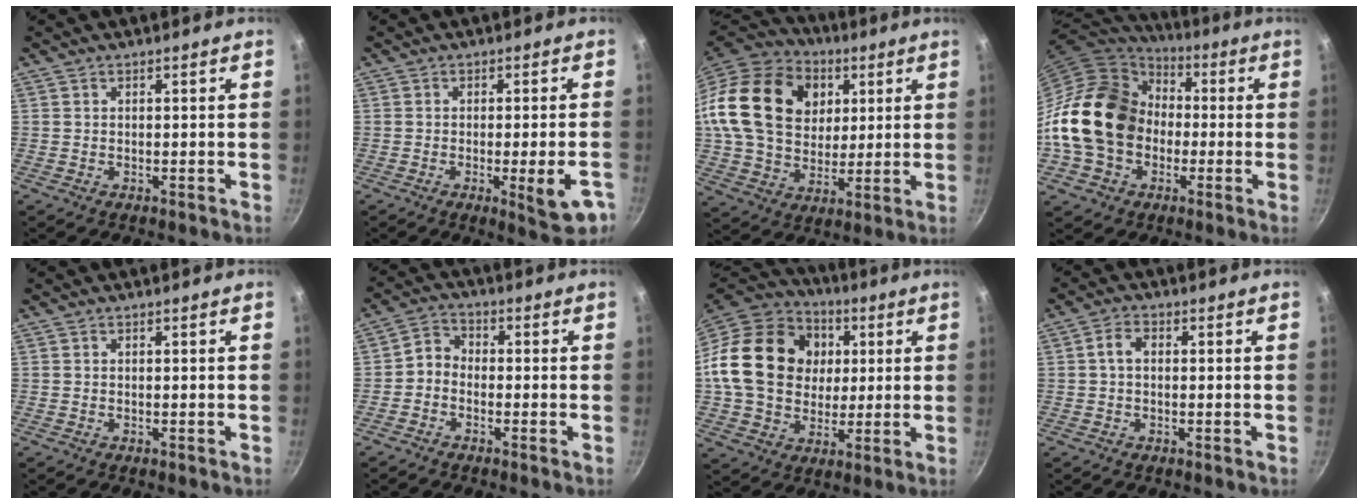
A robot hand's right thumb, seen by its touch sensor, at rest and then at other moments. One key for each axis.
{"total": 8.1, "fx": -3.0, "fy": 1.9, "fz": 7.3, "tx": -0.078, "ty": 0.002, "tz": -0.035}
{"total": 26.0, "fx": 6.7, "fy": 19.8, "fz": 15.6, "tx": -0.269, "ty": 0.011, "tz": 0.116}
{"total": 21.0, "fx": -1.3, "fy": 16.7, "fz": 12.8, "tx": -0.221, "ty": 0.050, "tz": -0.024}
{"total": 0.0}
{"total": 3.6, "fx": -1.5, "fy": 2.8, "fz": 1.7, "tx": -0.027, "ty": 0.028, "tz": -0.042}
{"total": 23.8, "fx": 3.1, "fy": 19.1, "fz": 13.8, "tx": -0.231, "ty": 0.022, "tz": 0.052}
{"total": 3.1, "fx": 0.2, "fy": 2.1, "fz": 2.2, "tx": -0.042, "ty": 0.011, "tz": 0.000}